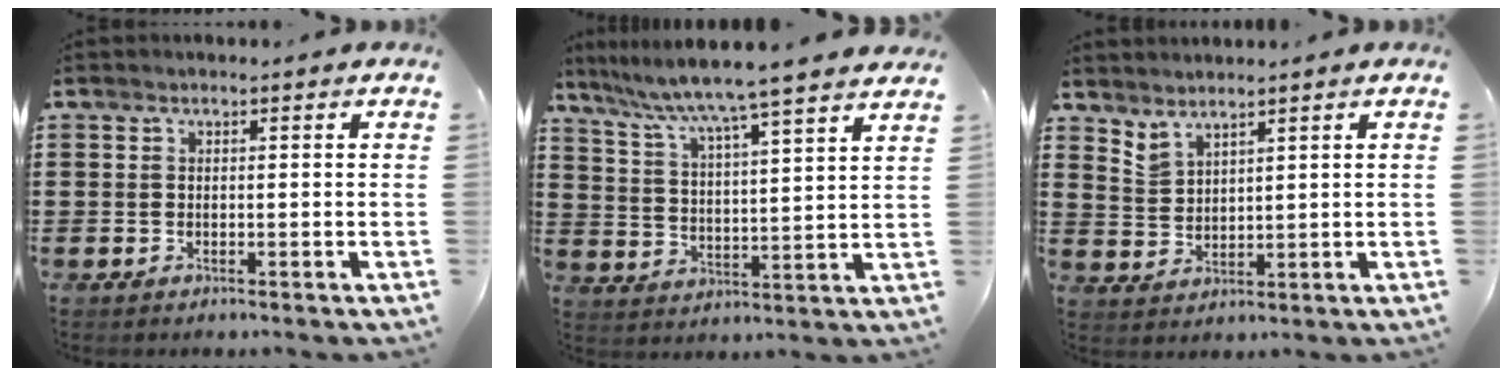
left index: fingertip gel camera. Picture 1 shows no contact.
{"total": 6.8, "force": [6.1, -1.4, 2.7], "torque": [-0.078, -0.047, 0.096]}
{"total": 2.8, "force": [2.8, 0.5, 0.2], "torque": [-0.012, -0.005, 0.054]}